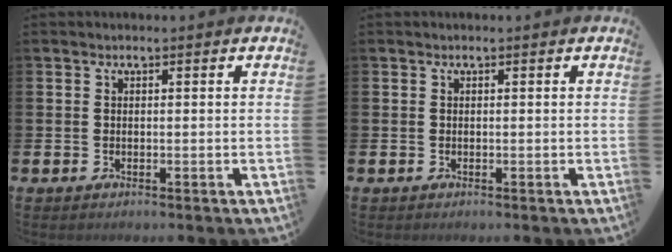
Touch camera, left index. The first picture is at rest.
{"total": 0.0}